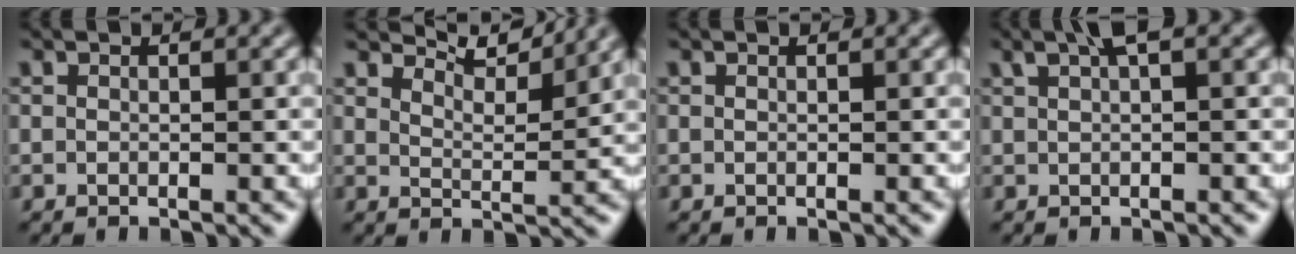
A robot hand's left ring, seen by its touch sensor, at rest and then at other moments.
{"total": 5.5, "force": [5.2, 0.5, 1.6], "torque": [-0.040, 0.005, 0.072]}
{"total": 0.0}
{"total": 2.3, "force": [1.3, 0.4, 1.8], "torque": [-0.030, 0.006, 0.023]}